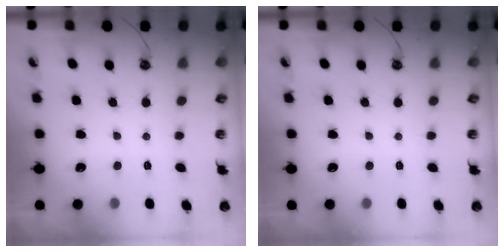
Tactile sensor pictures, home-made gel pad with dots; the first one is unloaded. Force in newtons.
{"total": 0.0}